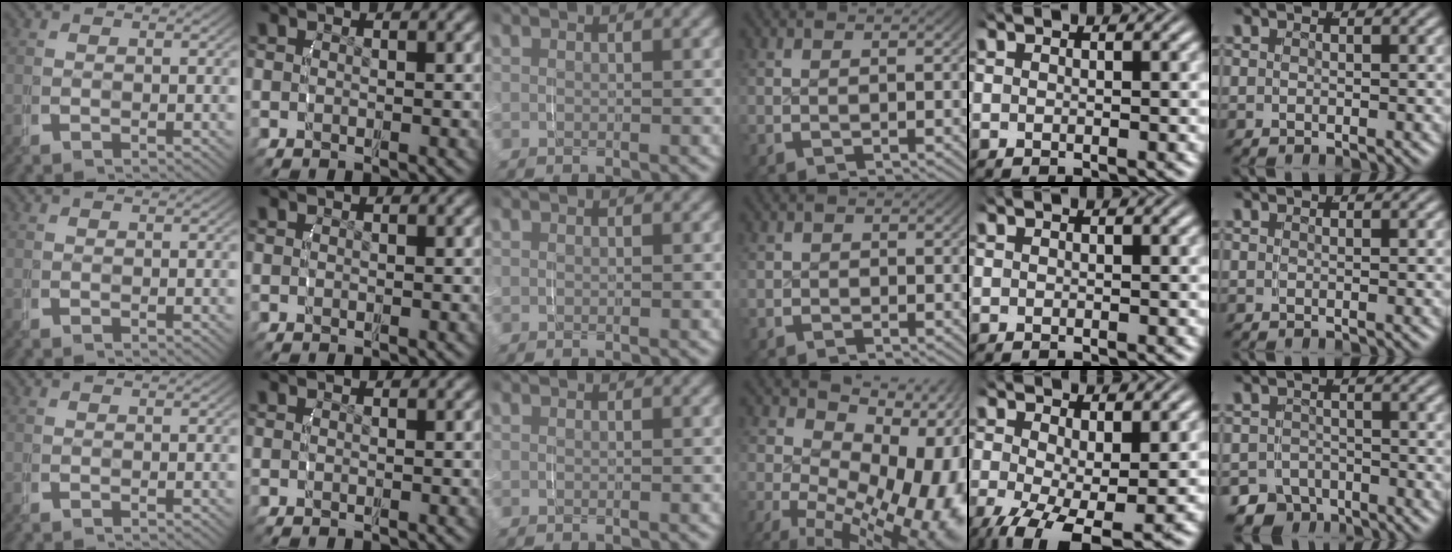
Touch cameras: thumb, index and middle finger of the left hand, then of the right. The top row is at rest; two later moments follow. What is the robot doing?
{"motion": "grasp_and_lifting", "object": "router"}